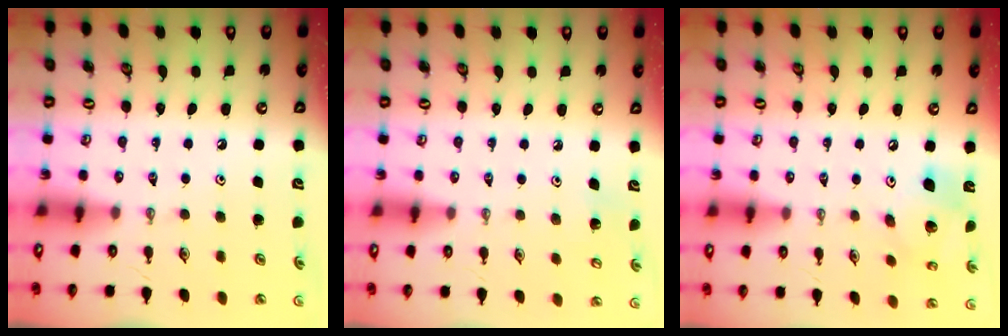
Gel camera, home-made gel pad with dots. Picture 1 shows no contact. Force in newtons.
{"total": 2.9, "press": 2.9, "slide": 0.3}
{"total": 14.7, "press": 14.4, "slide": 2.6}